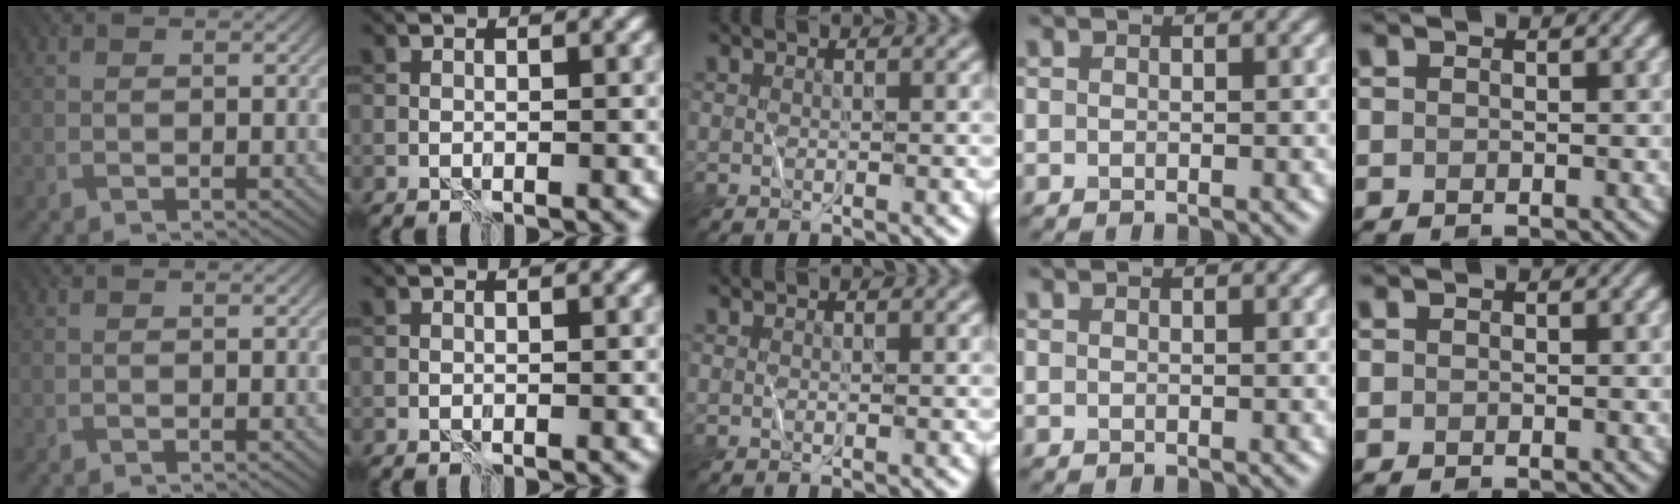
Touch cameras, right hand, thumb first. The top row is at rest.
{}